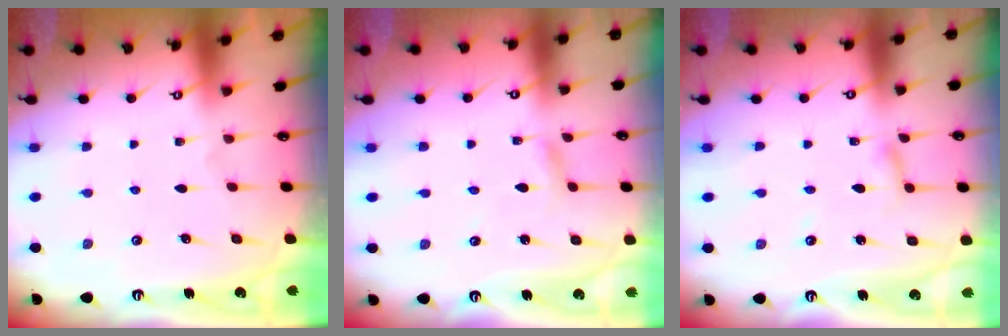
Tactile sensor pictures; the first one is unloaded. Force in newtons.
{"total": 3.0, "press": 3.0, "slide": 0.3}
{"total": 2.7, "press": 2.7, "slide": 0.2}